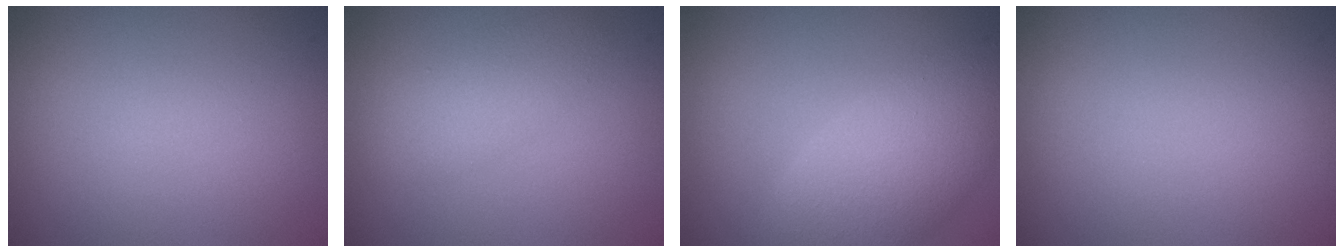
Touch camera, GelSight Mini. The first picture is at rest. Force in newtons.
{"total": 2.7, "press": 2.7, "slide": 0.0}
{"total": 6.2, "press": 6.1, "slide": 0.7}
{"total": 0.0}